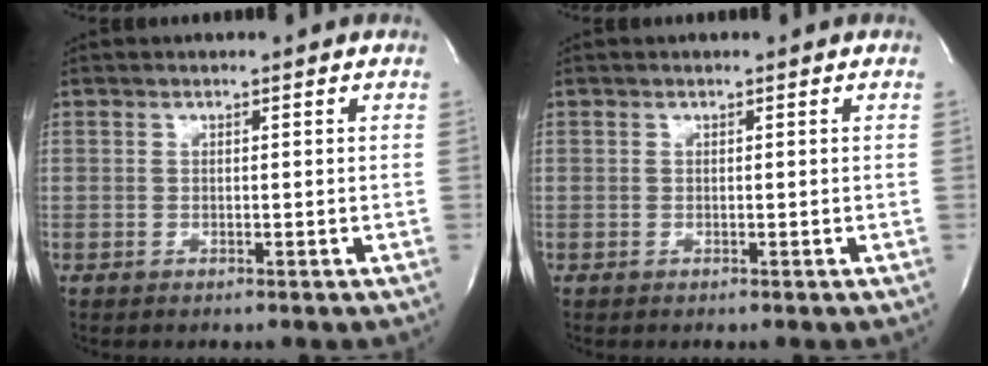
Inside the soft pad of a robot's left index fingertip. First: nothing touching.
{"total": 0.0}